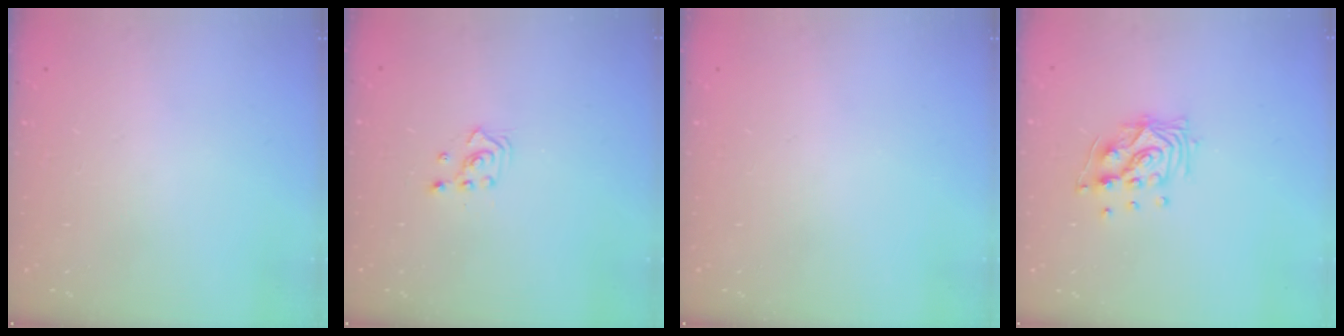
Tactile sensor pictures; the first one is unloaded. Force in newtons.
{"total": 2.5, "press": 2.5, "slide": 0.3}
{"total": 0.0}
{"total": 10.2, "press": 10.2, "slide": 1.2}